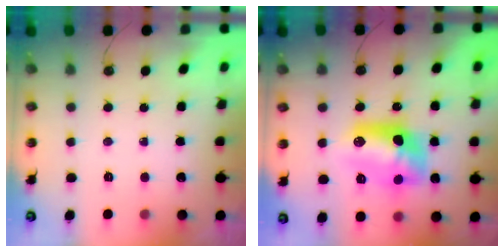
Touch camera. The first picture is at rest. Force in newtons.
{"total": 13.0, "press": 12.9, "slide": 0.9}